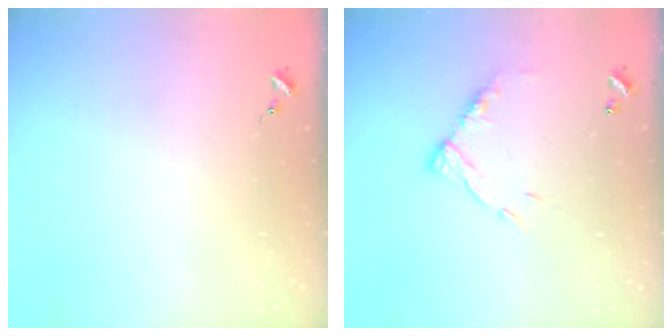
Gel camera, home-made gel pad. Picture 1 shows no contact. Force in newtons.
{"total": 10.9, "press": 10.9, "slide": 0.8}